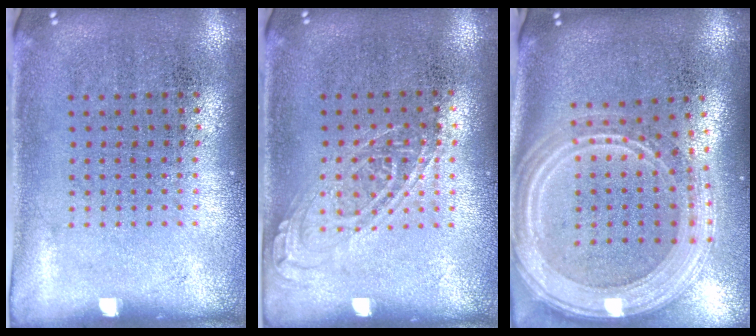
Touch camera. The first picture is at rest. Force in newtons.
{"total": 1.2, "press": 1.1, "slide": 0.4}
{"total": 3.0, "press": 2.5, "slide": 1.7}